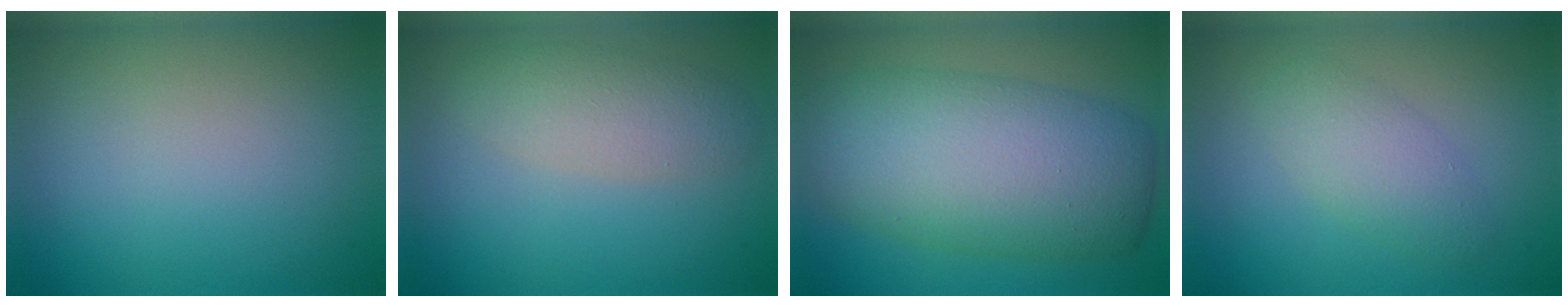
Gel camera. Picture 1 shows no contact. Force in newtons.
{"total": 2.9, "press": 2.9, "slide": 0.2}
{"total": 10.5, "press": 10.5, "slide": 0.2}
{"total": 2.7, "press": 2.7, "slide": 0.1}